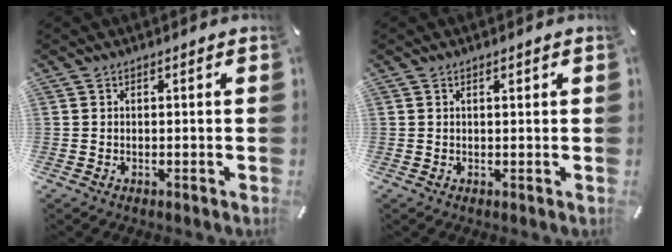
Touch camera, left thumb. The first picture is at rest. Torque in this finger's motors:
{"motor_torque": [0.08, 0.05, -0.02, -0.14, 0.02]}